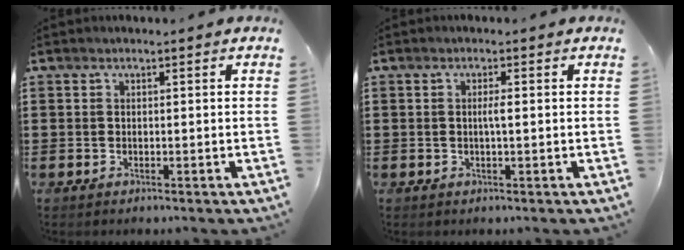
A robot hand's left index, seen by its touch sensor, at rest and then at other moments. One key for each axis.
{"total": 1.5, "fx": 0.1, "fy": -0.1, "fz": 1.5, "tx": -0.030, "ty": -0.003, "tz": 0.002}